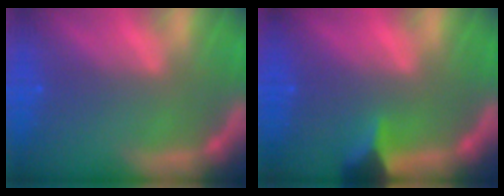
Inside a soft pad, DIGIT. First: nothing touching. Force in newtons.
{"total": 2.9}